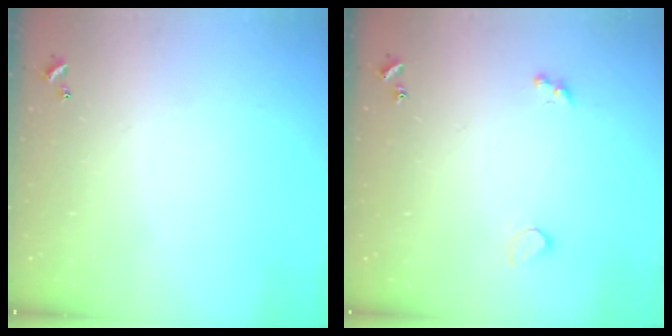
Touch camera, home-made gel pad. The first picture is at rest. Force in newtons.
{"total": 2.6, "press": 2.2, "slide": 1.2}